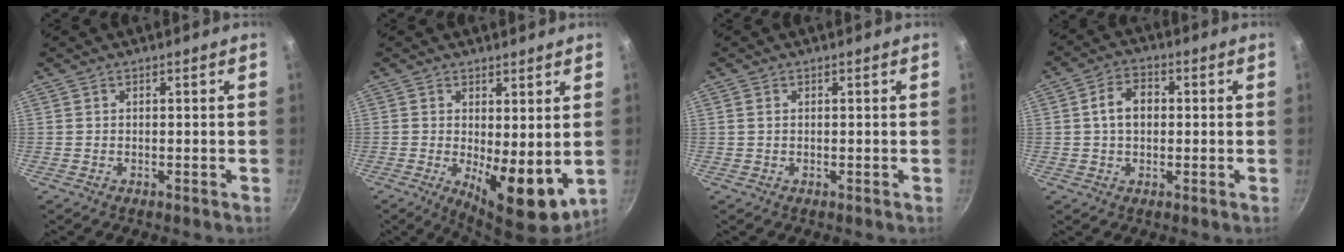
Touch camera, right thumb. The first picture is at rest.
{"total": 9.8, "force": [-0.2, 3.9, 8.9], "torque": [-0.107, -0.019, 0.008]}
{"total": 0.7, "force": [0.2, 0.5, 0.5], "torque": [-0.011, 0.001, 0.003]}
{"total": 6.3, "force": [0.6, 4.5, 4.4], "torque": [-0.061, 0.015, 0.002]}